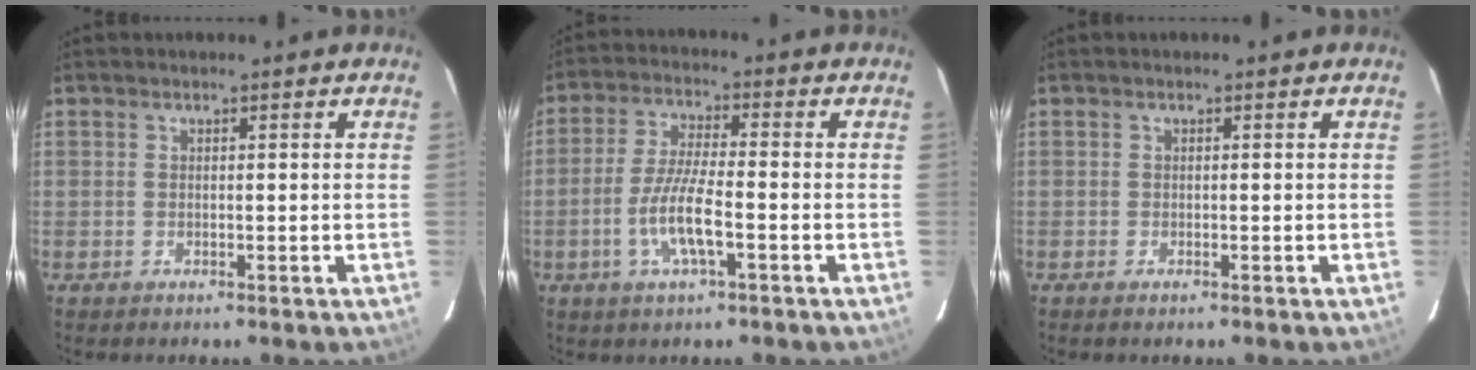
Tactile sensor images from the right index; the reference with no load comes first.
{"total": 8.3, "force": [-3.0, 1.3, 7.7], "torque": [-0.155, -0.005, -0.058]}
{"total": 0.5, "force": [-0.4, 0.1, 0.3], "torque": [-0.007, 0.000, -0.008]}